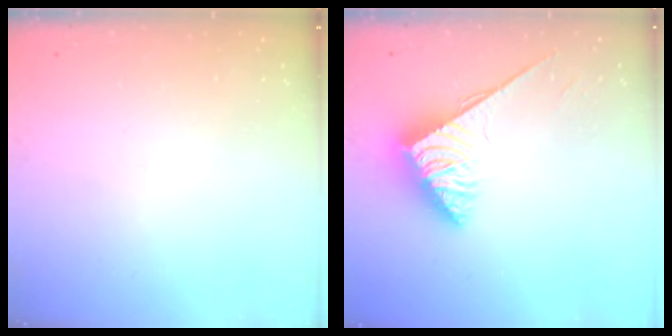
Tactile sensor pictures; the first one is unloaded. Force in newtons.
{"total": 3.8, "press": 3.8, "slide": 0.6}